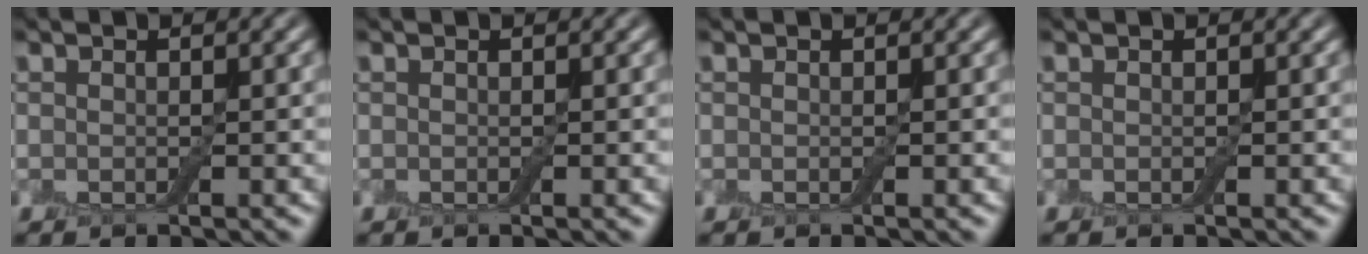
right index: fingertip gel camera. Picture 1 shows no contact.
{"total": 0.0}
{"total": 0.0}
{"total": 0.0}